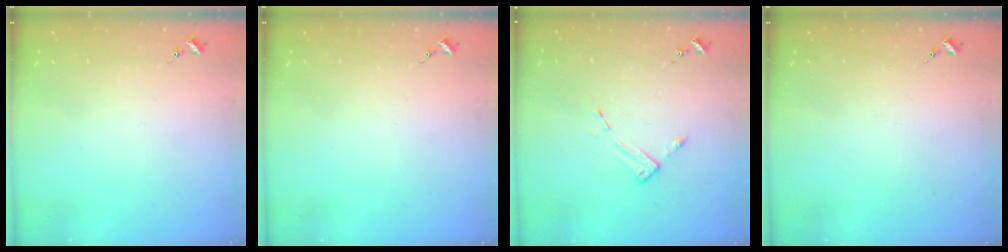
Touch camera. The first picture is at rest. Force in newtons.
{"total": 0.0}
{"total": 2.7, "press": 2.7, "slide": 0.4}
{"total": 0.0}